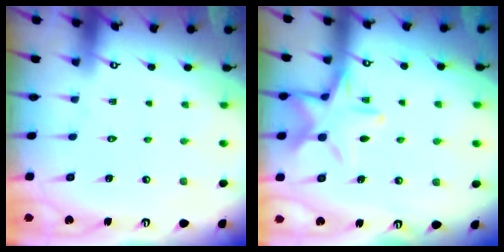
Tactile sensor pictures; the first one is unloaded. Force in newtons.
{"total": 14.3, "press": 14.3, "slide": 1.0}